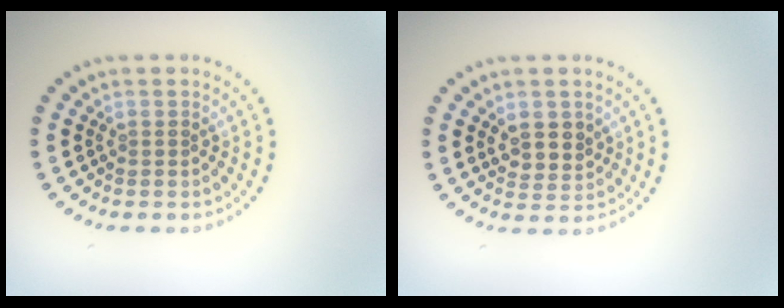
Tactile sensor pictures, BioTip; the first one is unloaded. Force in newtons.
{"total": 2.6, "press": 2.4, "slide": 1.0}